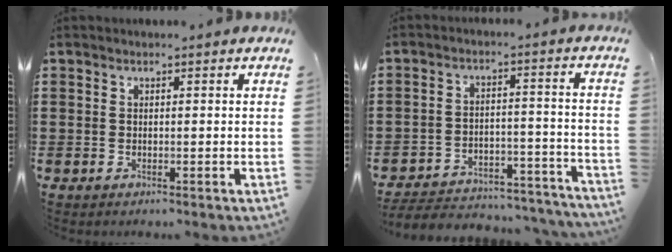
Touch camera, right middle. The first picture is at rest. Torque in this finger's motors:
{"motor_torque": [1.47, -0.34, 0.17, 0.03]}